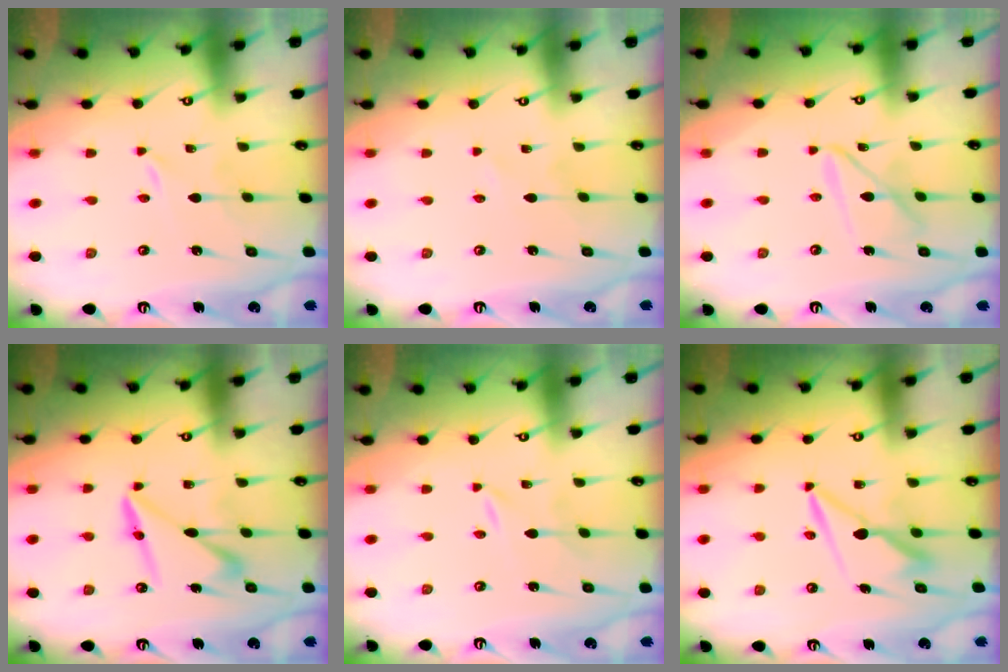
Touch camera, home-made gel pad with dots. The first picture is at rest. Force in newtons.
{"total": 0.0}
{"total": 8.7, "press": 8.6, "slide": 0.7}
{"total": 9.6, "press": 9.5, "slide": 0.5}
{"total": 0.0}
{"total": 9.3, "press": 9.2, "slide": 1.2}